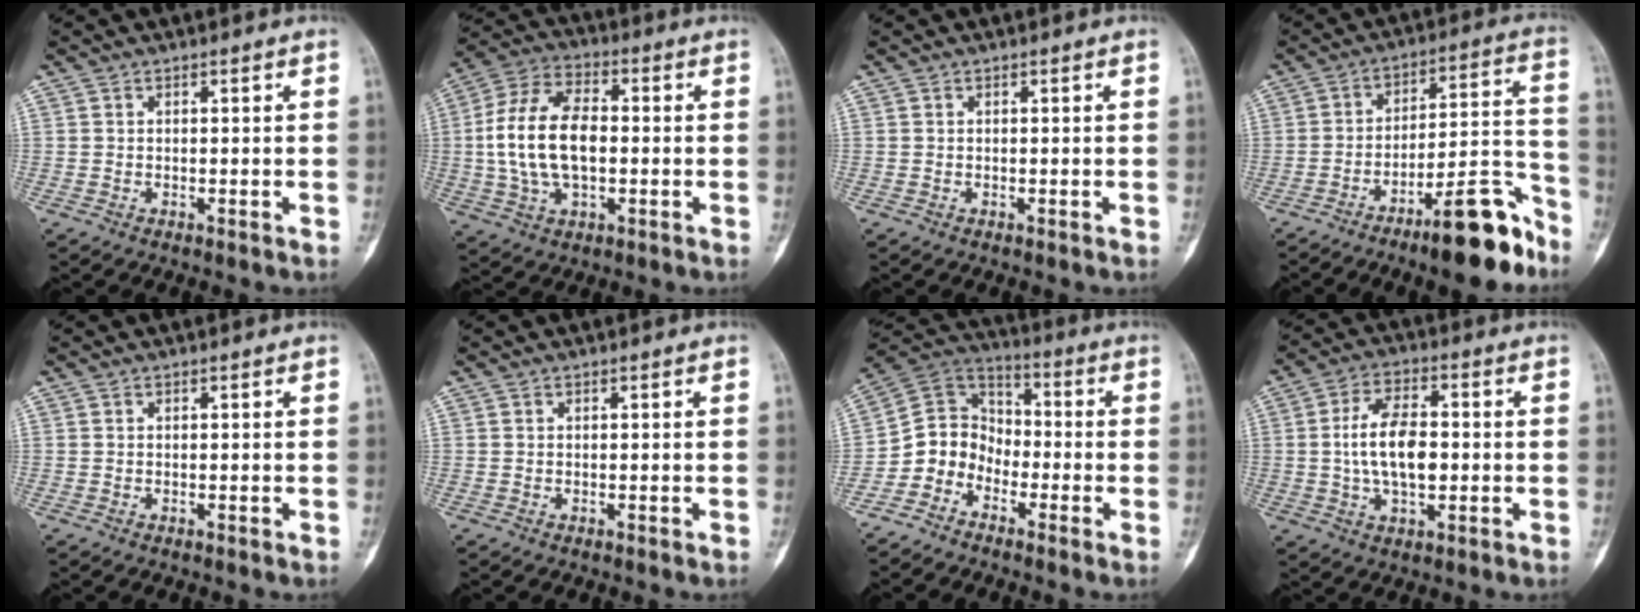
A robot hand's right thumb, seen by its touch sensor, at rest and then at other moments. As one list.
[{"total": 15.4, "force": [-0.2, 8.8, 12.6], "torque": [-0.245, 0.022, -0.005]}, {"total": 0.0}, {"total": 16.0, "force": [-10.7, 4.0, 11.3], "torque": [-0.133, 0.098, -0.169]}, {"total": 0.0}, {"total": 0.0}, {"total": 8.9, "force": [-4.5, 7.2, 2.5], "torque": [-0.020, 0.070, -0.102]}, {"total": 11.0, "force": [-0.1, 5.8, 9.3], "torque": [-0.165, 0.008, -0.004]}]